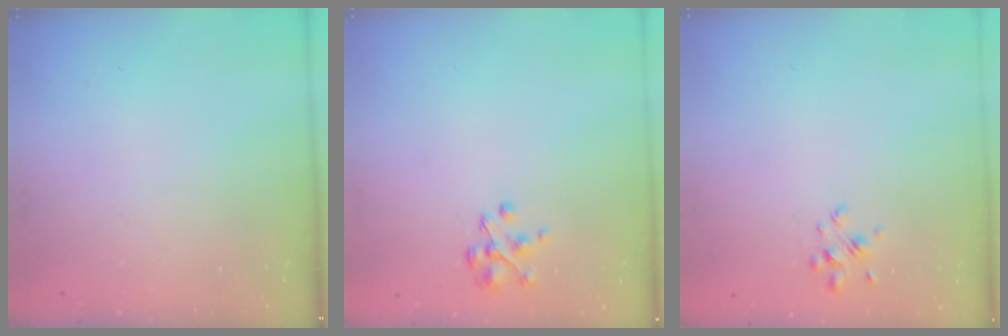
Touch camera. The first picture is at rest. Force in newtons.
{"total": 2.8, "press": 2.8, "slide": 0.2}
{"total": 2.1, "press": 2.0, "slide": 0.9}